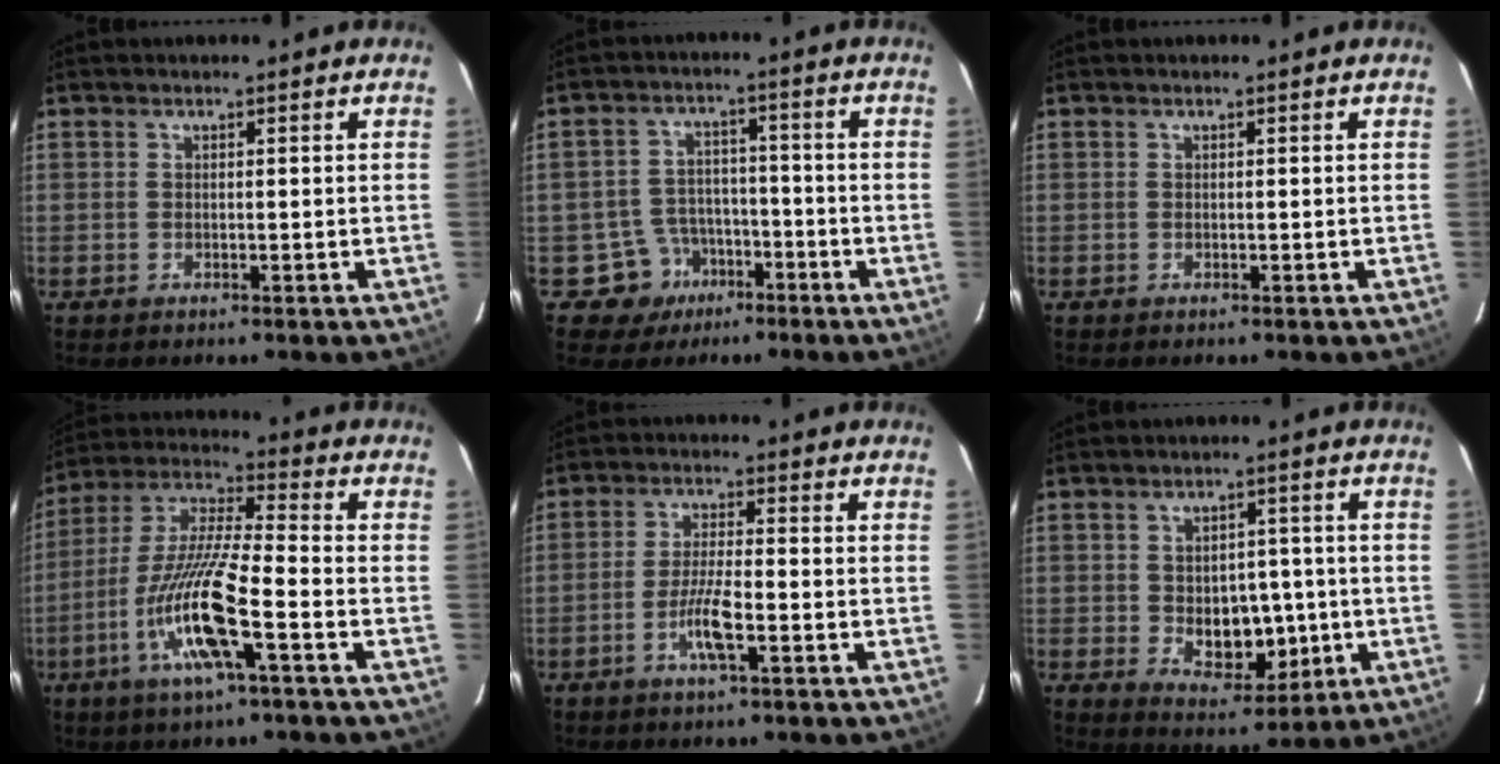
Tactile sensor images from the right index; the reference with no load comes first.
{"total": 6.8, "force": [-3.2, 6.0, -0.1], "torque": [0.011, 0.015, -0.044]}
{"total": 0.0}
{"total": 14.8, "force": [-5.4, 1.2, 13.7], "torque": [-0.281, -0.008, -0.105]}
{"total": 5.6, "force": [-2.3, 0.5, 5.1], "torque": [-0.098, -0.004, -0.044]}
{"total": 8.4, "force": [-0.9, 5.4, 6.3], "torque": [-0.084, 0.004, 0.001]}